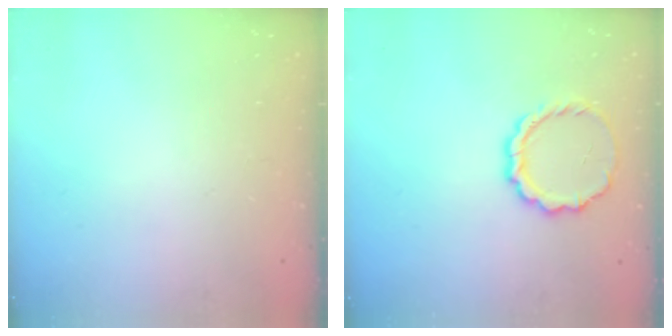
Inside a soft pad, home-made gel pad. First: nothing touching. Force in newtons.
{"total": 9.0, "press": 8.8, "slide": 2.2}